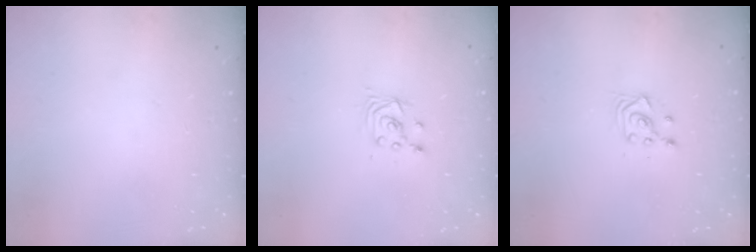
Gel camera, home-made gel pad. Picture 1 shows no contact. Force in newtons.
{"total": 2.6, "press": 2.6, "slide": 0.1}
{"total": 3.4, "press": 3.1, "slide": 1.2}